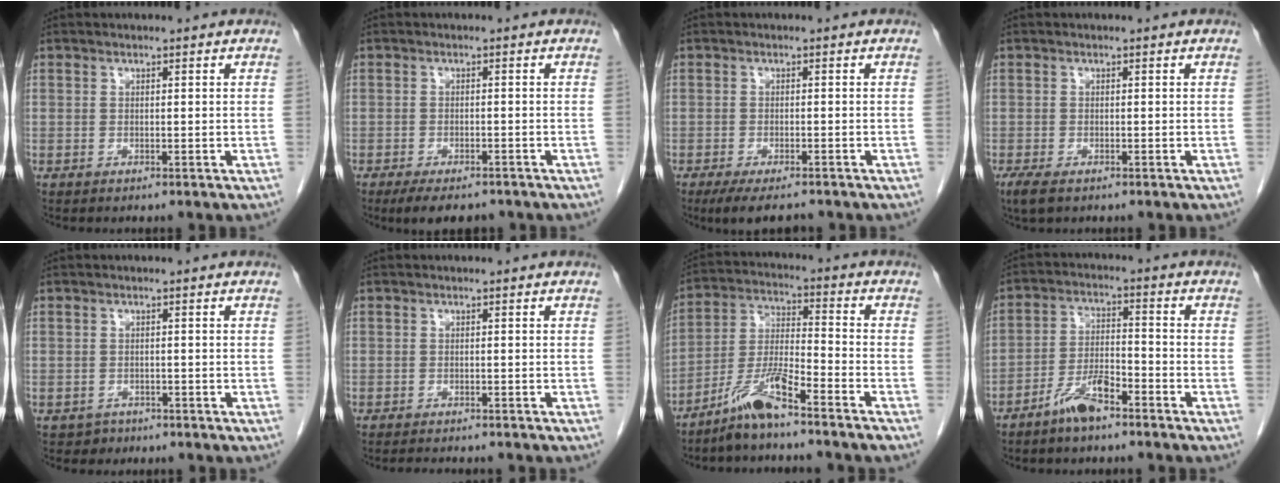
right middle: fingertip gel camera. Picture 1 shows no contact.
{"total": 6.1, "force": [-4.8, 2.3, 3.0], "torque": [-0.043, -0.006, -0.069]}
{"total": 5.7, "force": [-4.7, 1.3, 3.0], "torque": [-0.045, -0.010, -0.074]}
{"total": 2.8, "force": [-1.8, 1.1, 1.8], "torque": [-0.043, -0.008, -0.026]}
{"total": 1.8, "force": [-1.1, 1.3, -0.3], "torque": [-0.003, 0.007, -0.016]}
{"total": 3.9, "force": [-3.5, 0.8, 1.5], "torque": [-0.022, -0.005, -0.044]}
{"total": 8.9, "force": [-6.8, 0.0, 5.8], "torque": [-0.125, -0.009, -0.133]}
{"total": 6.3, "force": [-4.6, 1.5, 3.9], "torque": [-0.084, 0.003, -0.089]}